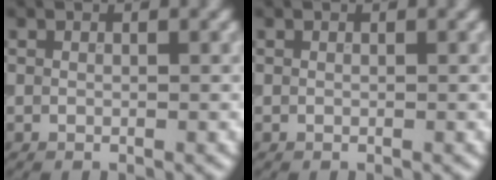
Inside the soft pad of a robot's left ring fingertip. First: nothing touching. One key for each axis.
{"total": 0.0}